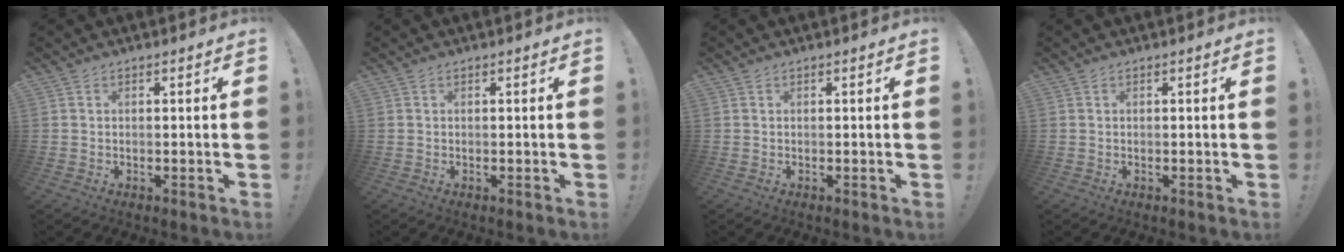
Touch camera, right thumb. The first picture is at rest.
{"total": 0.0}
{"total": 0.0}
{"total": 0.0}